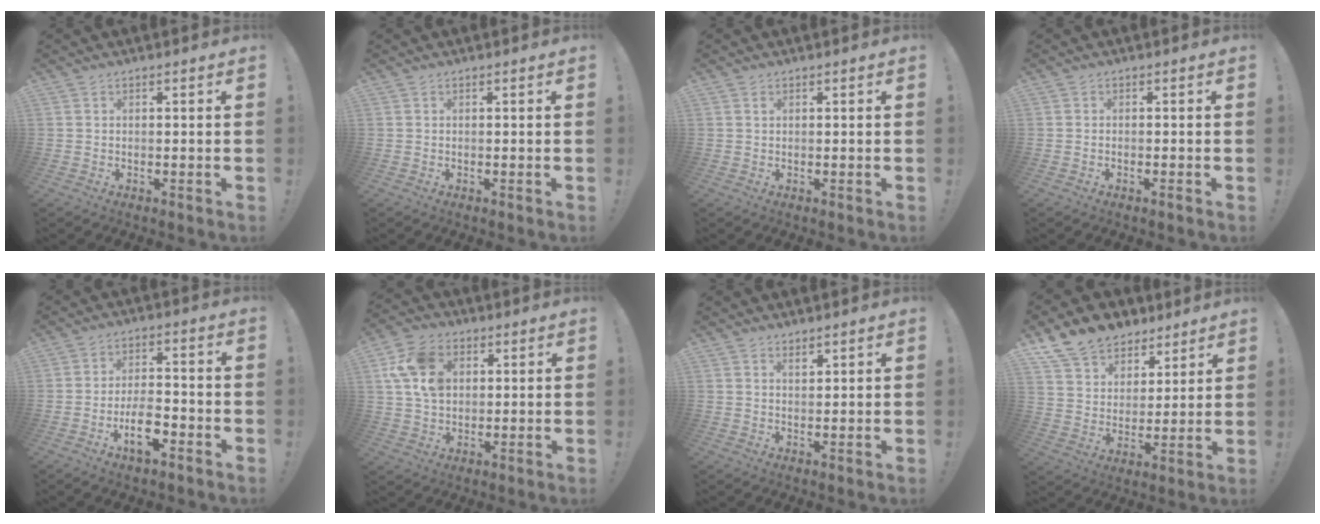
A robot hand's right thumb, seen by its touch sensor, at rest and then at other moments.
{"total": 0.0}
{"total": 0.6, "force": [0.3, 0.4, 0.3], "torque": [-0.004, -0.001, 0.006]}
{"total": 0.9, "force": [-0.9, 0.0, 0.4], "torque": [-0.010, 0.001, -0.015]}
{"total": 9.5, "force": [-4.6, 4.3, 7.2], "torque": [-0.123, 0.018, -0.082]}
{"total": 13.2, "force": [4.1, 9.8, 7.8], "torque": [-0.150, -0.003, 0.082]}
{"total": 1.8, "force": [1.6, 0.5, 0.6], "torque": [0.003, -0.012, 0.027]}
{"total": 12.6, "force": [9.3, 8.0, 3.0], "torque": [-0.056, -0.063, 0.180]}